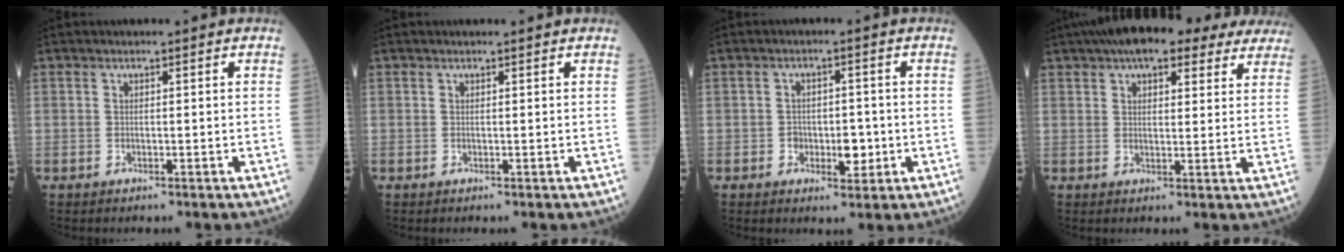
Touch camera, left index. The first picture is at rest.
{"total": 1.1, "force": [1.0, -0.1, 0.3], "torque": [-0.009, 0.005, 0.014]}
{"total": 3.8, "force": [-0.9, 2.4, 2.8], "torque": [-0.033, 0.005, -0.009]}
{"total": 16.2, "force": [12.9, 5.6, 7.9], "torque": [-0.103, 0.049, 0.160]}